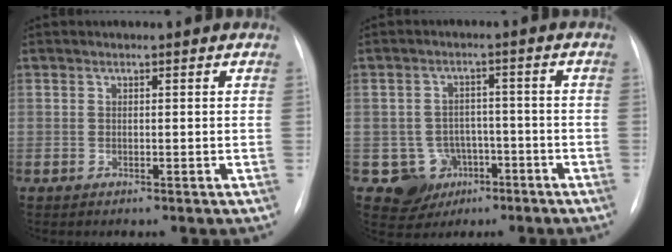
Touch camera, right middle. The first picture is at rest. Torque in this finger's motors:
{"motor_torque": [0.08, -0.06, 0.00, -0.01]}